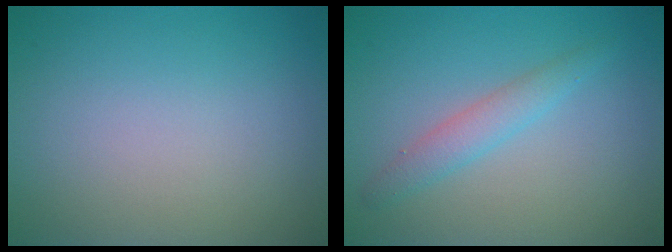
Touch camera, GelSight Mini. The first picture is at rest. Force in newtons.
{"total": 2.9, "press": 2.9, "slide": 0.4}